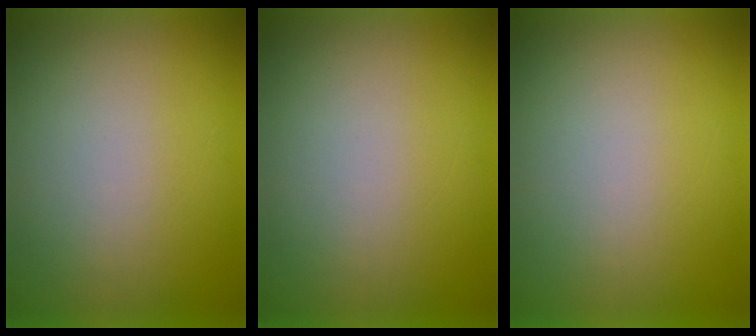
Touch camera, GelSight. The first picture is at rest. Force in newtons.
{"total": 1.0}
{"total": 0.0}